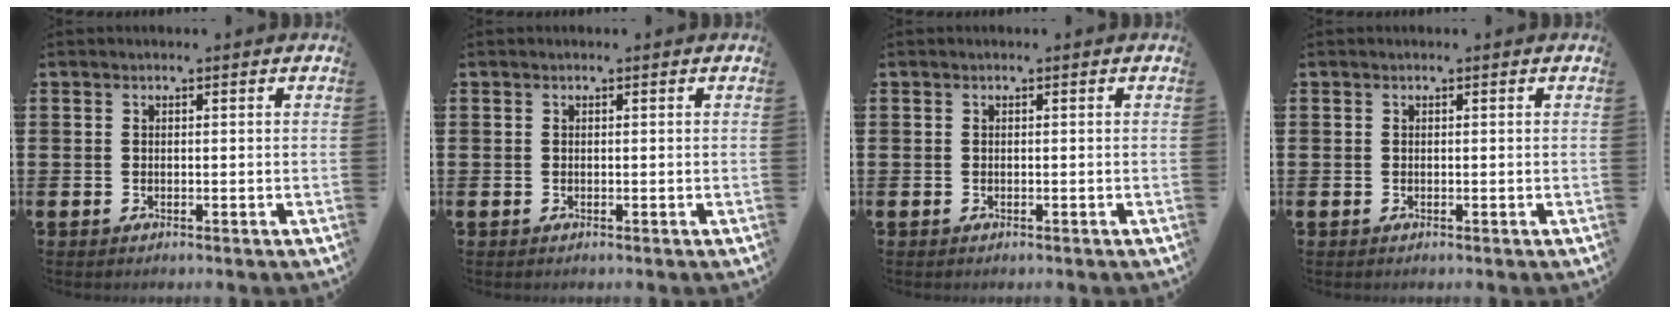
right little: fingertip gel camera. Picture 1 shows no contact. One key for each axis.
{"total": 0.0}
{"total": 0.0}
{"total": 0.0}